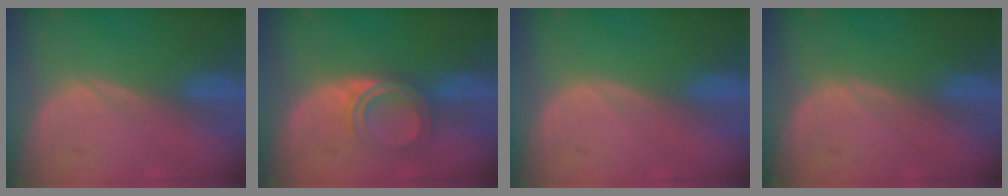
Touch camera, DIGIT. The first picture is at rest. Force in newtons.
{"total": 4.9, "press": 4.4, "slide": 2.2}
{"total": 0.0}
{"total": 0.0}